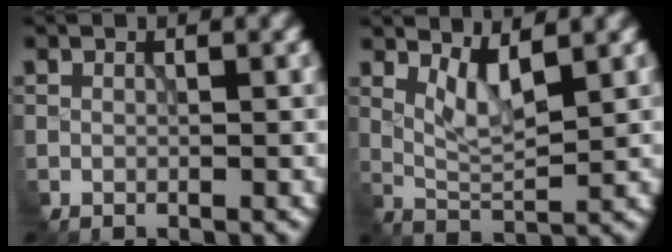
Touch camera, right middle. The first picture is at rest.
{"total": 2.8, "force": [1.6, 0.7, 2.2], "torque": [-0.050, -0.011, 0.039]}